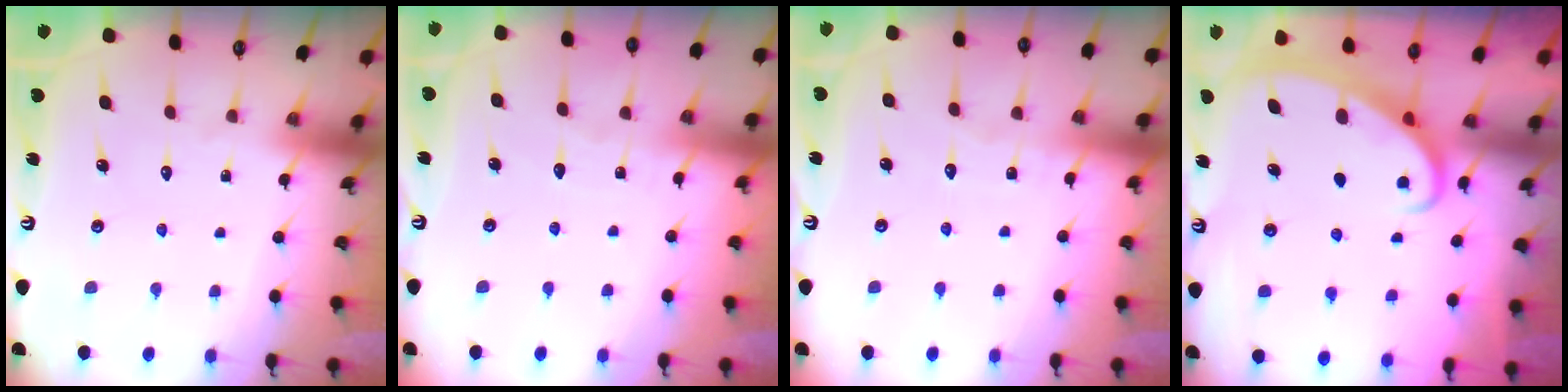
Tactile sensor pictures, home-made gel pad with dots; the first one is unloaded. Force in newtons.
{"total": 2.0, "press": 2.0, "slide": 0.1}
{"total": 3.4, "press": 3.4, "slide": 0.3}
{"total": 2.5, "press": 2.4, "slide": 0.4}